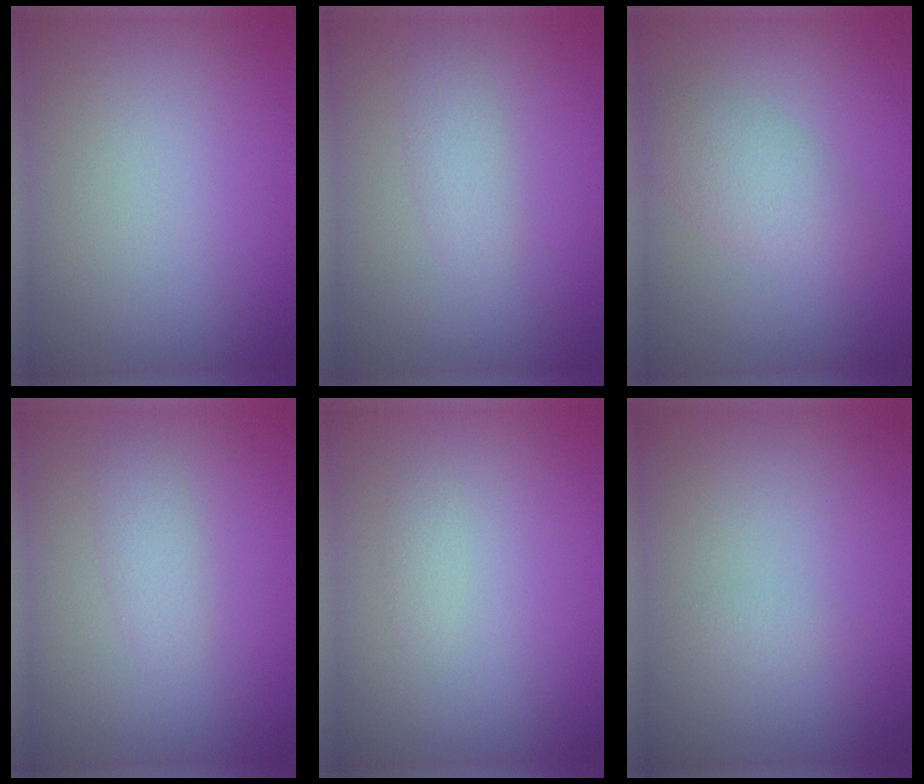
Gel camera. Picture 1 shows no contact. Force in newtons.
{"total": 1.4, "press": 1.4, "slide": 0.1}
{"total": 3.4, "press": 3.4, "slide": 0.0}
{"total": 1.4, "press": 1.4, "slide": 0.1}
{"total": 0.6, "press": 0.6, "slide": 0.0}
{"total": 0.8, "press": 0.7, "slide": 0.1}